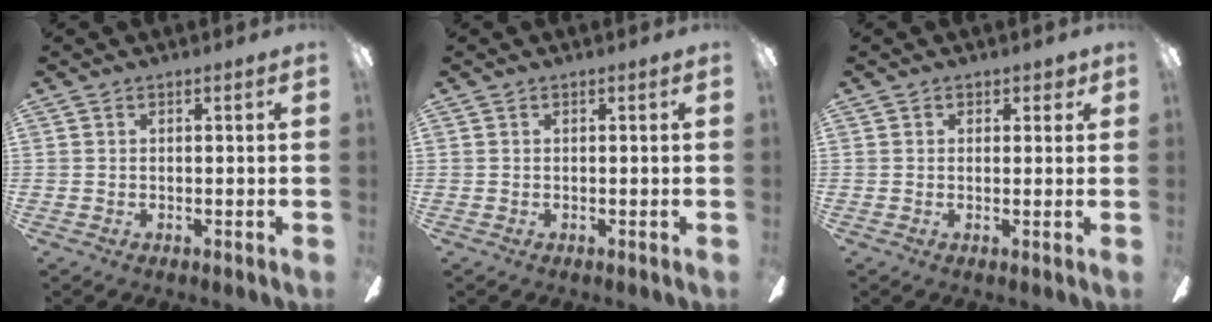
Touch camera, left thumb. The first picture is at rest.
{"total": 0.0}
{"total": 1.6, "force": [0.9, 1.1, 0.8], "torque": [0.000, -0.001, 0.012]}